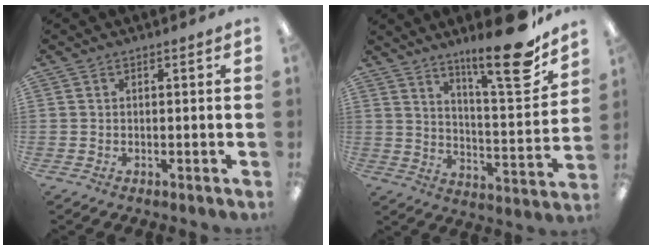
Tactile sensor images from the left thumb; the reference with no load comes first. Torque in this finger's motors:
{"motor_torque": [0.93, -0.25, 1.25, -1.51, 0.09]}